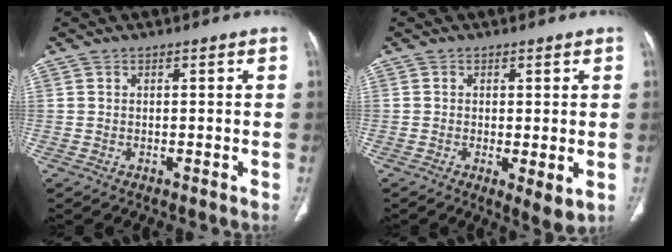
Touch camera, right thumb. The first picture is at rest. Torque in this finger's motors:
{"motor_torque": [-0.19, -0.01, 0.07, -0.07, -0.01]}